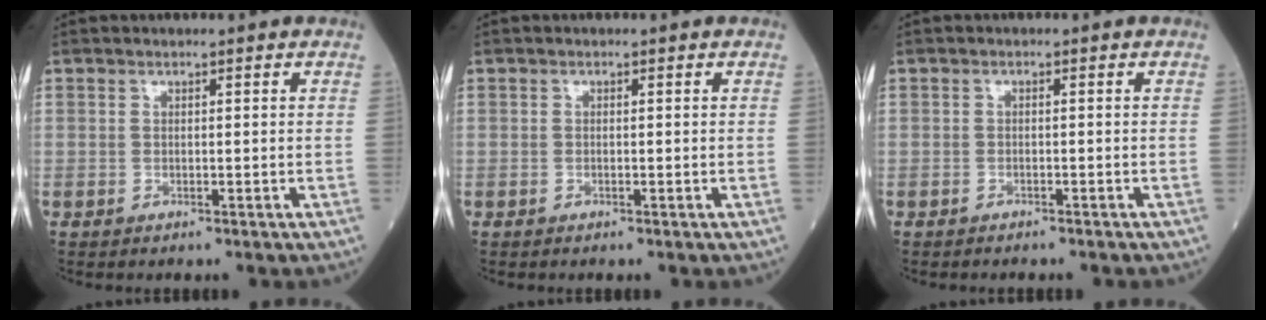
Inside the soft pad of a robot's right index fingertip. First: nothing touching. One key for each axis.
{"total": 0.0}
{"total": 2.4, "fx": -2.0, "fy": 0.8, "fz": 1.1, "tx": -0.024, "ty": -0.006, "tz": -0.020}